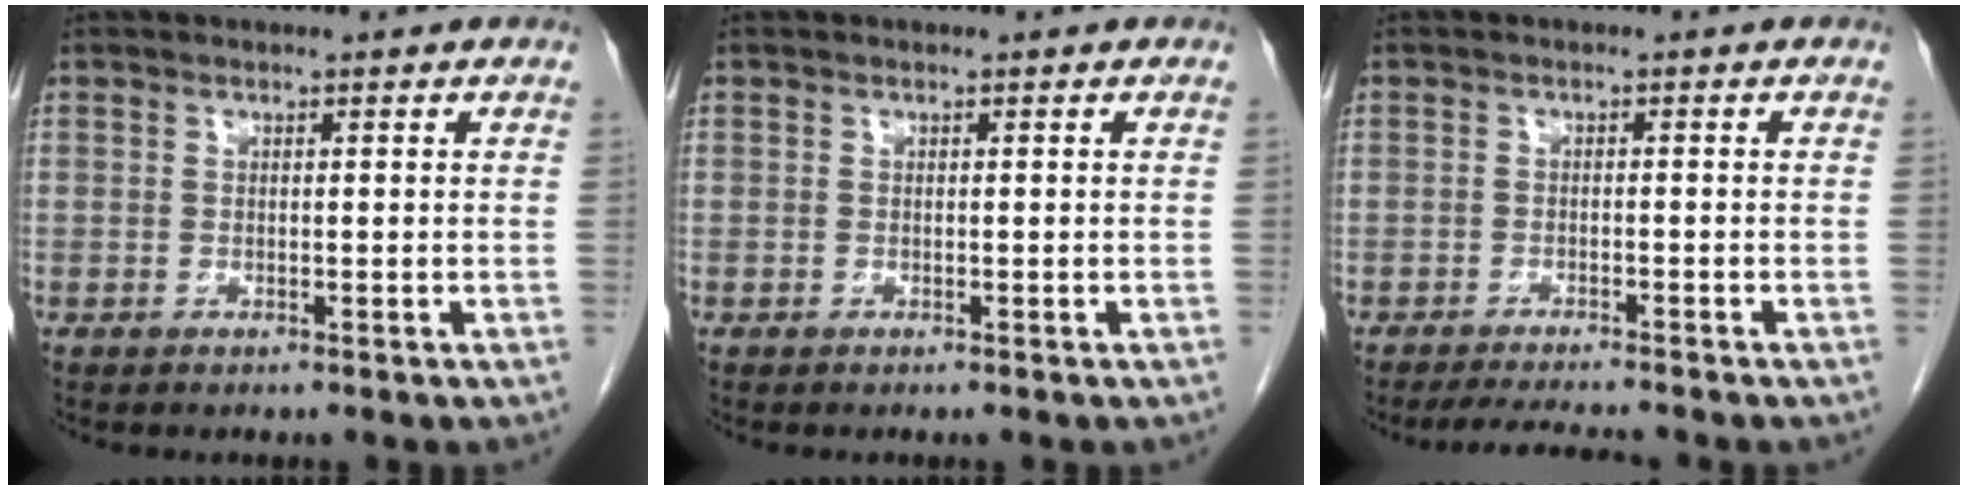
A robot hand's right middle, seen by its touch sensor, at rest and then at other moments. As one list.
[{"total": 0.0}, {"total": 4.9, "force": [-4.5, -0.2, 1.8], "torque": [-0.032, -0.019, -0.072]}]